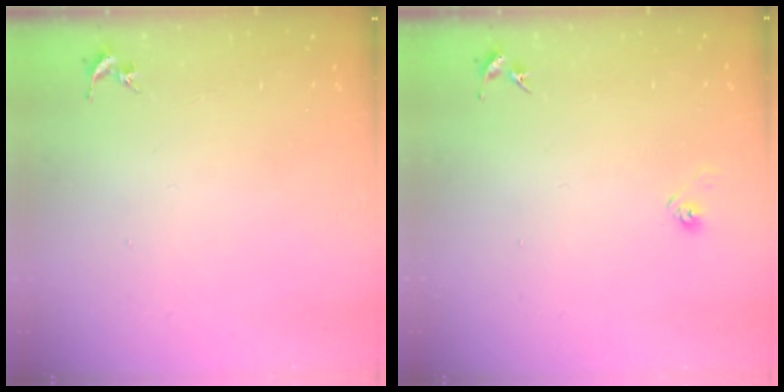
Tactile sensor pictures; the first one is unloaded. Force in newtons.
{"total": 3.3, "press": 3.2, "slide": 0.8}